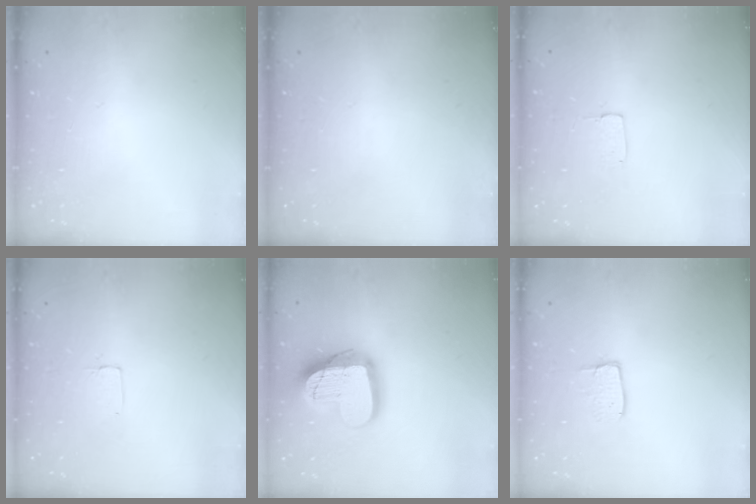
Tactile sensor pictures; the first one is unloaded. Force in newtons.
{"total": 0.0}
{"total": 2.9, "press": 2.9, "slide": 0.2}
{"total": 2.0, "press": 2.0, "slide": 0.0}
{"total": 20.4, "press": 20.3, "slide": 1.7}
{"total": 4.2, "press": 4.2, "slide": 0.3}